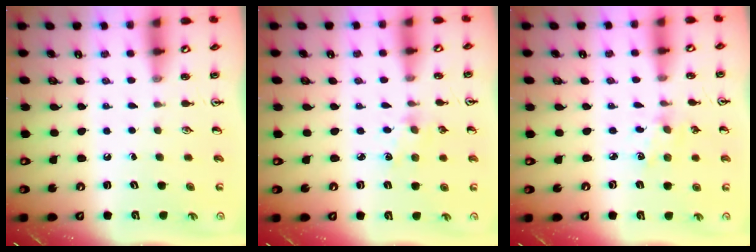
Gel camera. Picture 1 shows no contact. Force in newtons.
{"total": 3.8, "press": 3.8, "slide": 0.5}
{"total": 1.8, "press": 1.7, "slide": 0.3}